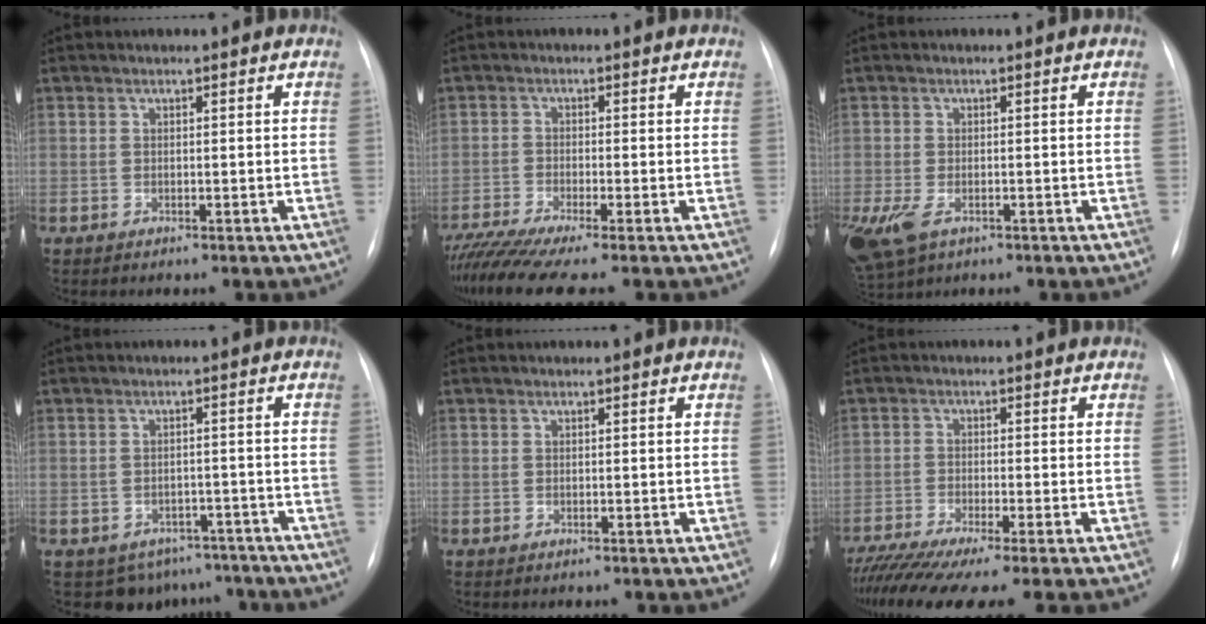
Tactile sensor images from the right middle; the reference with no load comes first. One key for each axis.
{"total": 9.1, "fx": -7.5, "fy": -0.8, "fz": 5.0, "tx": -0.089, "ty": -0.022, "tz": -0.128}
{"total": 8.8, "fx": -4.2, "fy": 5.2, "fz": 5.7, "tx": -0.148, "ty": -0.016, "tz": -0.067}
{"total": 7.9, "fx": -6.2, "fy": 4.9, "fz": 0.4, "tx": 0.011, "ty": 0.020, "tz": -0.070}
{"total": 0.0}
{"total": 11.6, "fx": -9.5, "fy": -0.5, "fz": 6.6, "tx": -0.103, "ty": -0.029, "tz": -0.154}